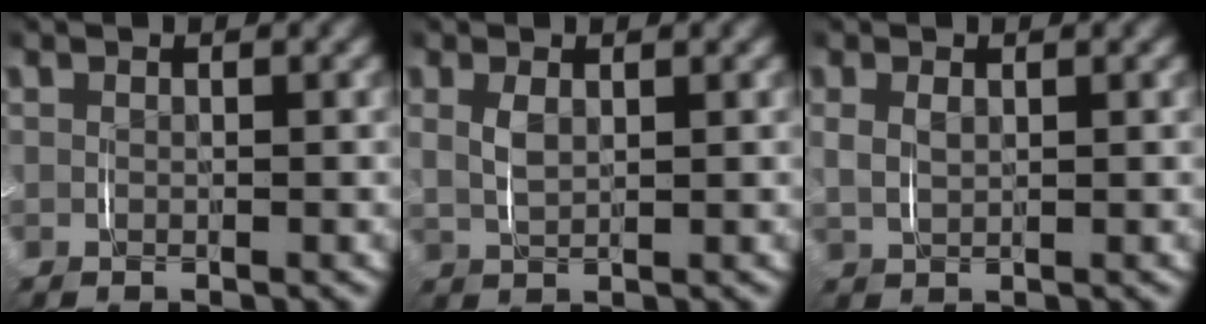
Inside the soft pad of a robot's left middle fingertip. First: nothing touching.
{"total": 1.1, "force": [0.4, 0.0, 1.1], "torque": [-0.023, -0.002, 0.014]}
{"total": 0.9, "force": [0.4, 0.2, 0.8], "torque": [-0.017, -0.002, 0.015]}